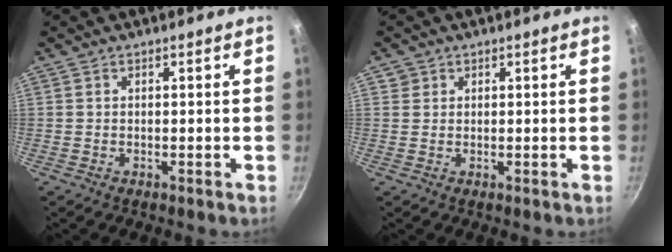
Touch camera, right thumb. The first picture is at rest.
{"total": 1.5, "force": [0.6, 1.4, 0.2], "torque": [0.012, 0.006, 0.007]}